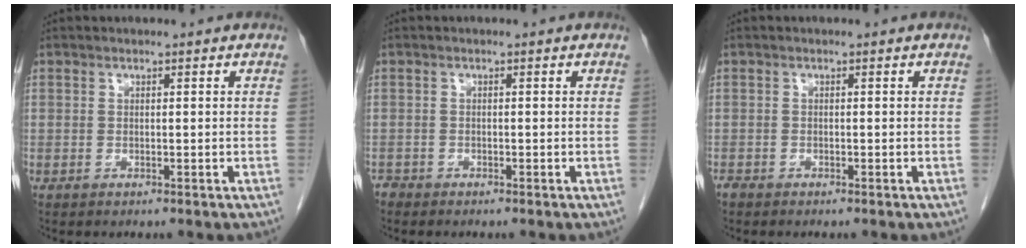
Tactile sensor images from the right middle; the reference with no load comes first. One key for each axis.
{"total": 0.8, "fx": -0.7, "fy": 0.3, "fz": -0.1, "tx": -0.003, "ty": -0.001, "tz": -0.014}
{"total": 0.5, "fx": -0.5, "fy": 0.2, "fz": 0.1, "tx": -0.007, "ty": -0.001, "tz": -0.011}